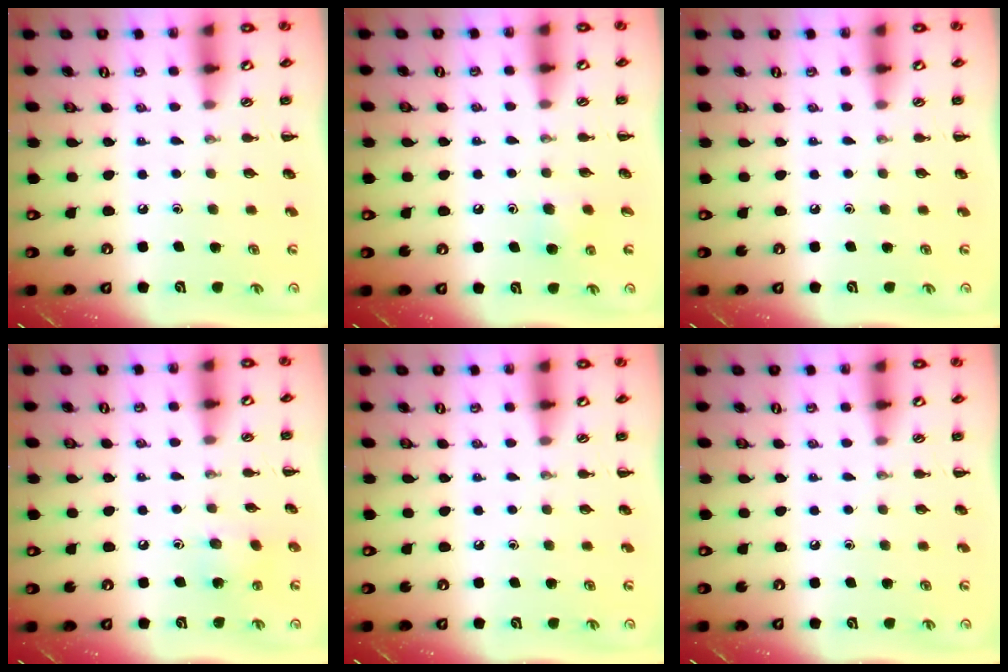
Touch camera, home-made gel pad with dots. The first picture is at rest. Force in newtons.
{"total": 4.1, "press": 3.8, "slide": 1.5}
{"total": 0.0}
{"total": 4.5, "press": 4.5, "slide": 0.5}
{"total": 0.0}
{"total": 0.0}